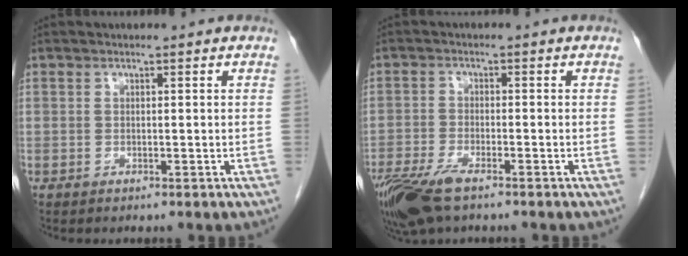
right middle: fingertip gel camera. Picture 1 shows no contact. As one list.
[{"total": 9.1, "force": [-6.3, 2.6, 6.0], "torque": [-0.117, -0.019, -0.112]}]